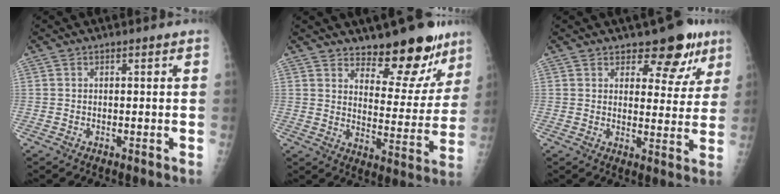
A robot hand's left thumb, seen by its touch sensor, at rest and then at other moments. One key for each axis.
{"total": 14.1, "fx": 11.0, "fy": 5.5, "fz": 6.8, "tx": -0.037, "ty": -0.091, "tz": 0.157}
{"total": 9.6, "fx": 6.4, "fy": 5.0, "fz": 5.0, "tx": -0.020, "ty": -0.033, "tz": 0.082}